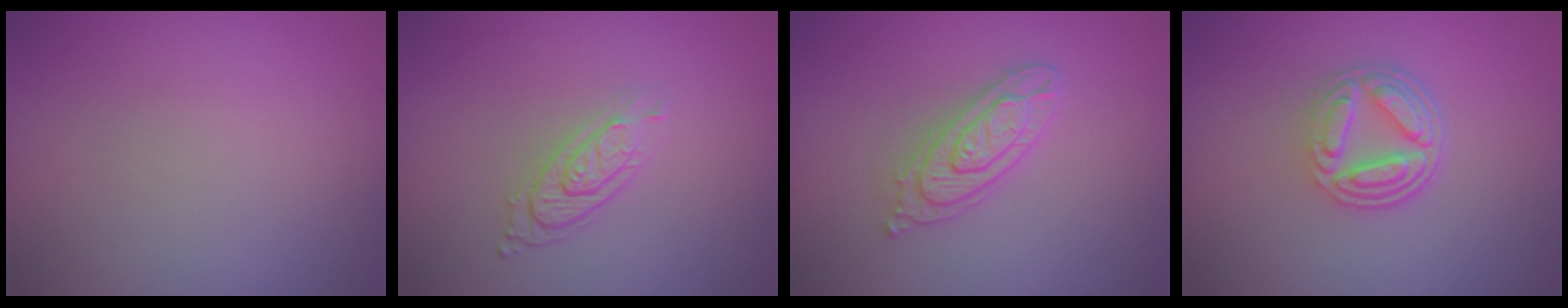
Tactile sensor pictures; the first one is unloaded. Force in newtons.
{"total": 3.2, "press": 2.3, "slide": 2.3}
{"total": 3.0, "press": 2.9, "slide": 0.6}
{"total": 5.2, "press": 3.8, "slide": 3.6}